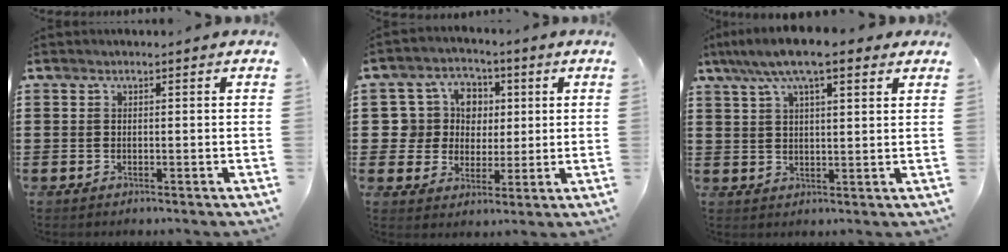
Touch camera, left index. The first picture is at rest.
{"total": 7.5, "force": [2.0, 7.0, 1.7], "torque": [-0.063, 0.014, 0.039]}
{"total": 8.2, "force": [5.8, 2.0, 5.6], "torque": [-0.121, 0.002, 0.102]}